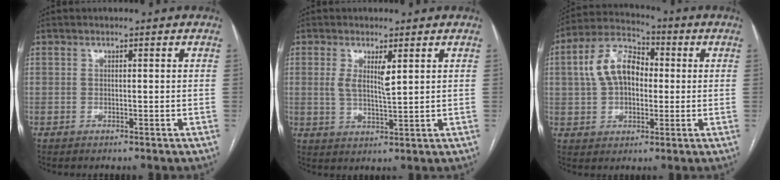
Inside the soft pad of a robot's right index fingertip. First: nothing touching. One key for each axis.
{"total": 4.3, "fx": 1.4, "fy": 0.8, "fz": 3.9, "tx": -0.078, "ty": -0.008, "tz": 0.030}
{"total": 10.7, "fx": 1.3, "fy": 6.9, "fz": 8.2, "tx": -0.174, "ty": 0.036, "tz": 0.022}